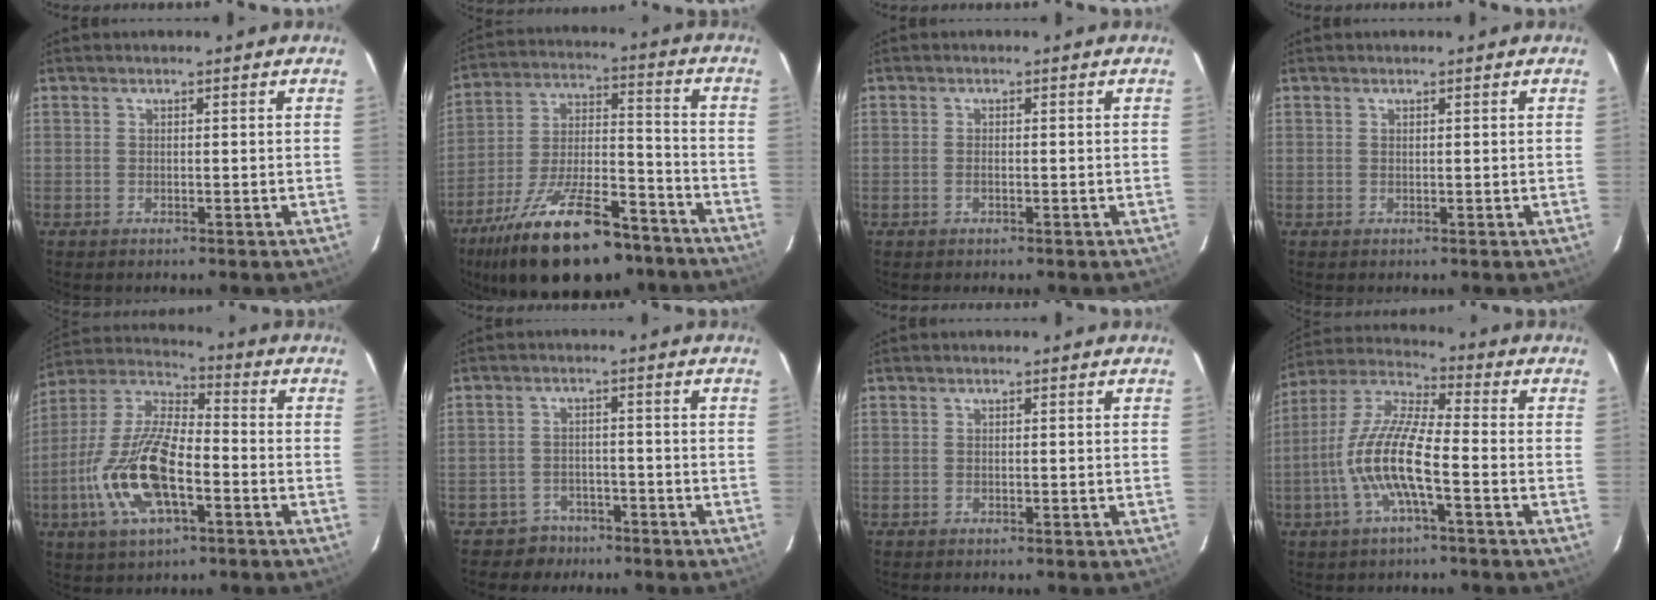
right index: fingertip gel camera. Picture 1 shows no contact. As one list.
[{"total": 24.0, "force": [-16.5, 9.3, 14.7], "torque": [-0.271, -0.011, -0.254]}, {"total": 0.9, "force": [-0.3, 0.4, 0.7], "torque": [-0.016, 0.001, -0.007]}, {"total": 0.0}, {"total": 17.4, "force": [-5.7, 7.0, 14.9], "torque": [-0.316, -0.007, -0.112]}, {"total": 5.2, "force": [-3.7, 3.7, -0.1], "torque": [-0.013, 0.023, -0.060]}, {"total": 0.0}, {"total": 12.9, "force": [-3.9, 2.5, 12.1], "torque": [-0.248, 0.002, -0.081]}]